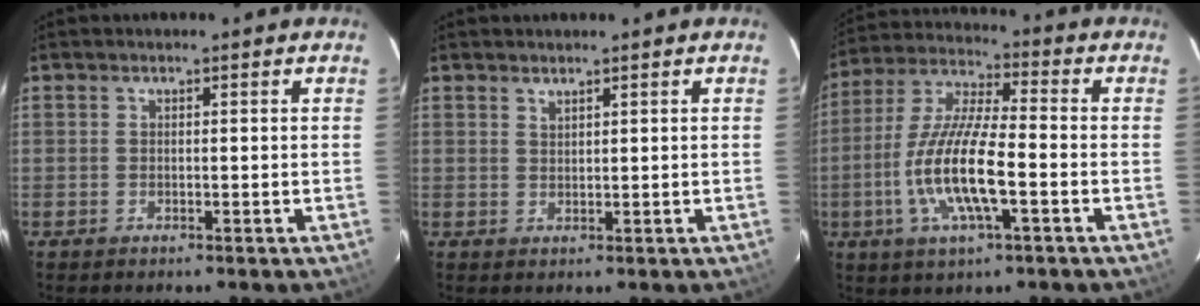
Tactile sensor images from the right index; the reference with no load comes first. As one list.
[{"total": 1.0, "force": [1.0, 0.2, 0.3], "torque": [-0.006, 0.001, 0.019]}, {"total": 14.2, "force": [-4.0, 3.1, 13.3], "torque": [-0.275, -0.006, -0.079]}]